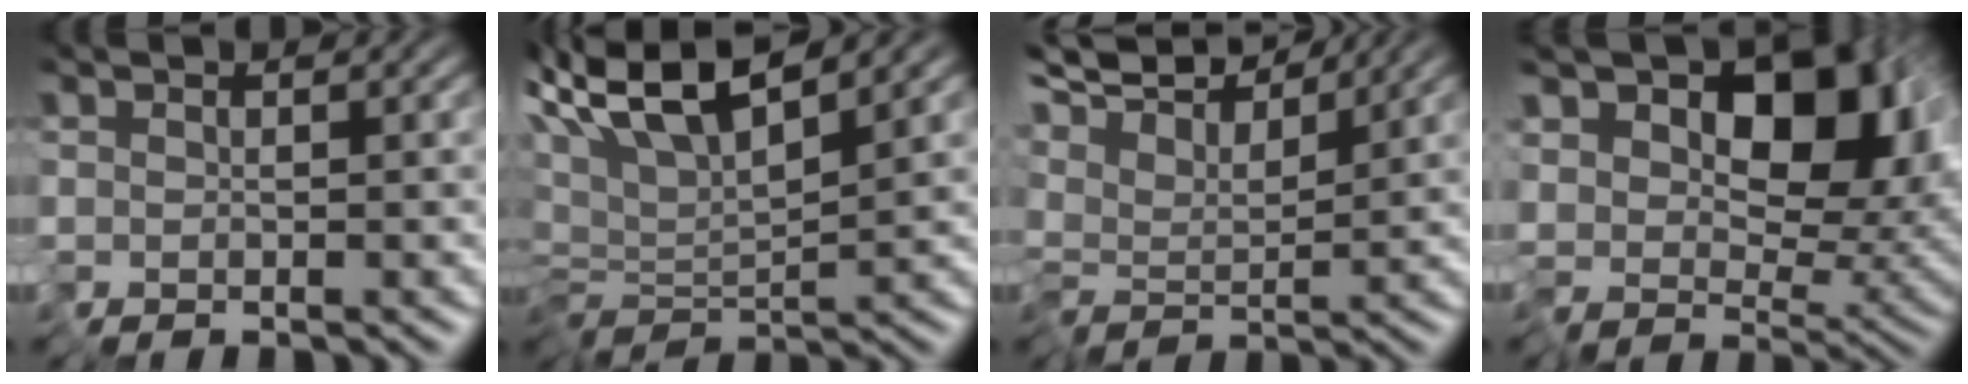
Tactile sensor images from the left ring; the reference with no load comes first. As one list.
[{"total": 7.2, "force": [4.9, 1.0, 5.3], "torque": [-0.114, 0.017, 0.087]}, {"total": 7.4, "force": [6.5, 1.4, 3.2], "torque": [-0.092, 0.021, 0.100]}, {"total": 12.5, "force": [4.9, 7.5, 8.7], "torque": [-0.124, 0.003, 0.082]}]